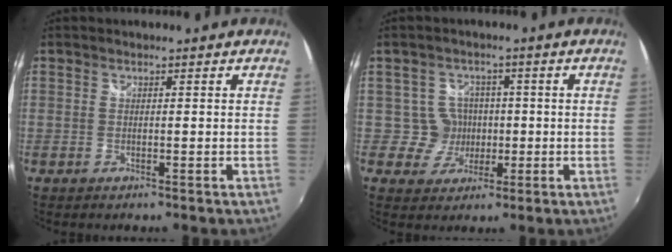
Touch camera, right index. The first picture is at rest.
{"total": 4.8, "force": [-0.4, 4.8, -0.2], "torque": [-0.001, 0.017, -0.002]}